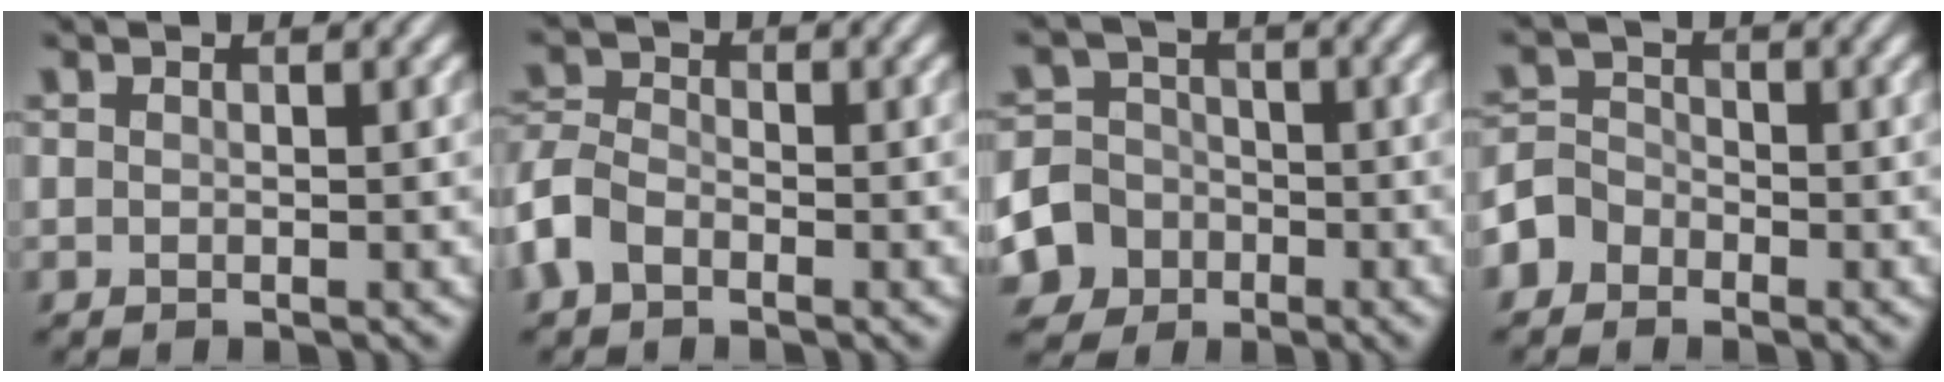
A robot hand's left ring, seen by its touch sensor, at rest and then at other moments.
{"total": 3.5, "force": [-1.9, 2.2, 2.0], "torque": [-0.046, 0.006, -0.053]}
{"total": 7.1, "force": [-3.5, 6.0, 1.2], "torque": [-0.018, -0.012, -0.086]}
{"total": 2.6, "force": [-1.7, 2.0, 0.5], "torque": [-0.006, 0.007, -0.044]}